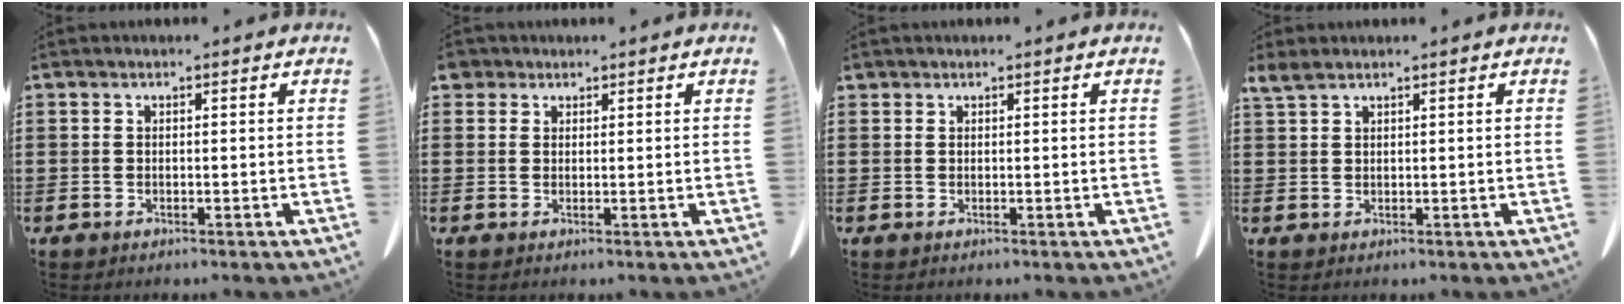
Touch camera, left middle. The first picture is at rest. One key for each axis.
{"total": 1.9, "fx": 1.4, "fy": 1.2, "fz": 0.3, "tx": -0.013, "ty": 0.009, "tz": 0.027}
{"total": 0.5, "fx": 0.4, "fy": 0.3, "fz": 0.1, "tx": -0.003, "ty": 0.002, "tz": 0.008}
{"total": 2.2, "fx": 1.7, "fy": 0.6, "fz": 1.3, "tx": -0.030, "ty": 0.002, "tz": 0.031}